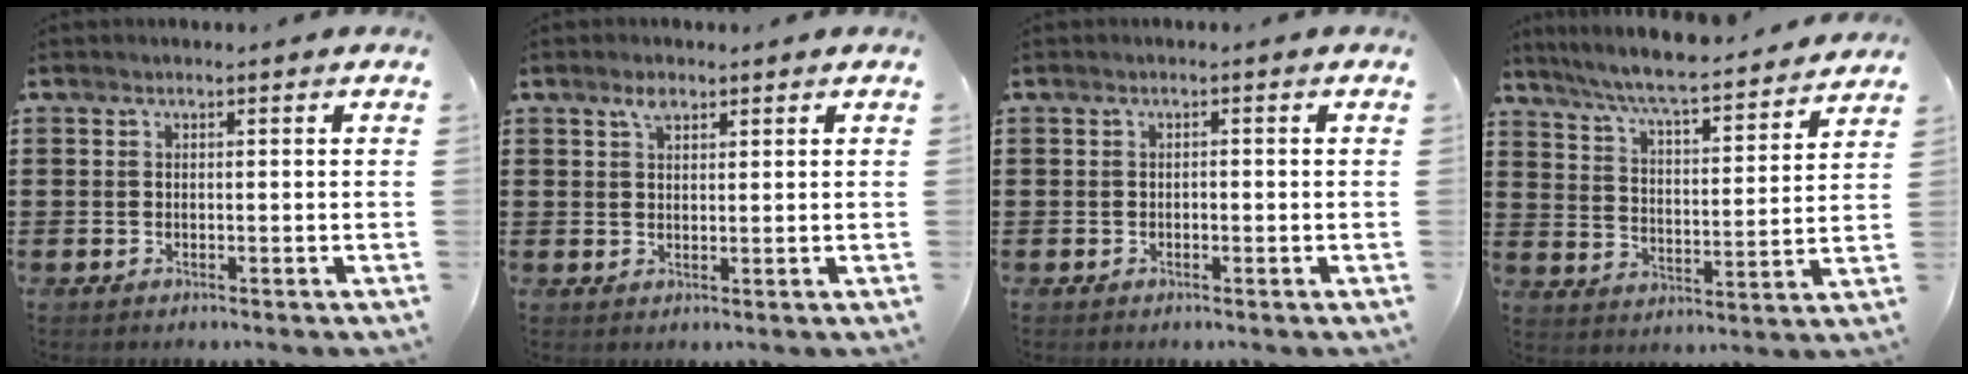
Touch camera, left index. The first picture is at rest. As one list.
[{"total": 2.4, "force": [1.7, 1.1, 1.3], "torque": [-0.022, -0.001, 0.030]}, {"total": 0.6, "force": [-0.4, 0.3, 0.4], "torque": [-0.010, -0.002, -0.007]}, {"total": 7.1, "force": [6.4, 0.1, 3.2], "torque": [-0.078, -0.044, 0.104]}]